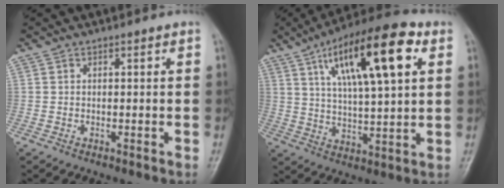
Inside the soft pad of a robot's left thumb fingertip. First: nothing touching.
{"total": 19.8, "force": [7.9, 6.3, 17.0], "torque": [-0.258, -0.008, 0.126]}